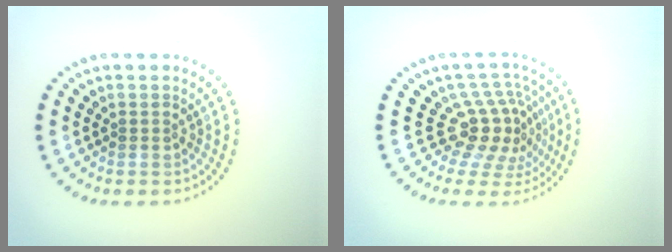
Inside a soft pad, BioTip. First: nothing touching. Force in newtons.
{"total": 4.4, "press": 3.1, "slide": 3.2}